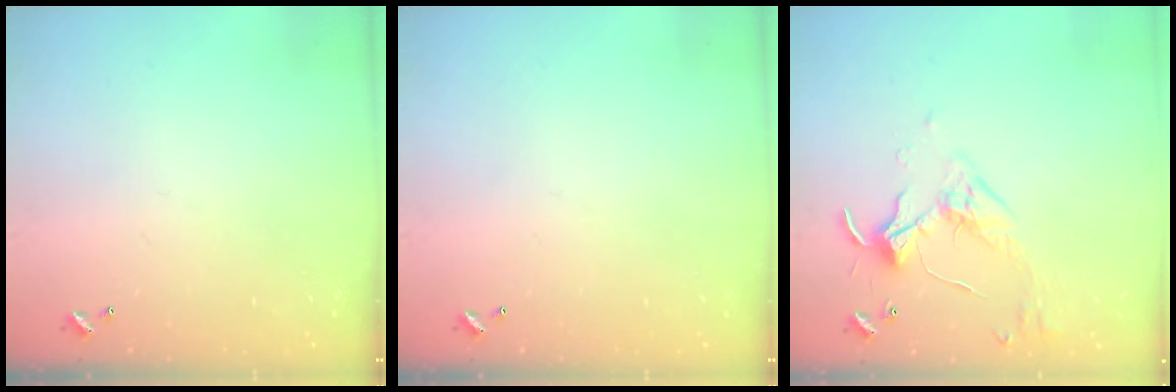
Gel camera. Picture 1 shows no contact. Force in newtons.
{"total": 0.0}
{"total": 3.4, "press": 3.4, "slide": 0.7}